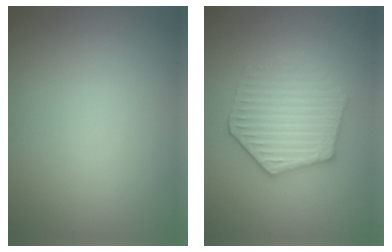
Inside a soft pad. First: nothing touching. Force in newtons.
{"total": 4.3, "press": 4.0, "slide": 1.8}